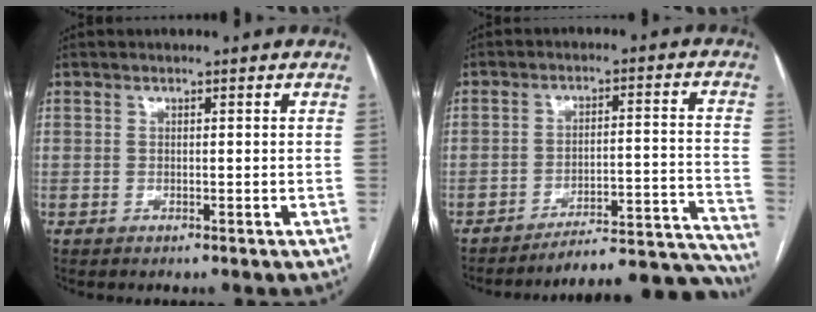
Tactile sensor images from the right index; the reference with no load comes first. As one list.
[{"total": 19.0, "force": [-18.9, -0.3, 2.5], "torque": [0.019, 0.024, -0.243]}]